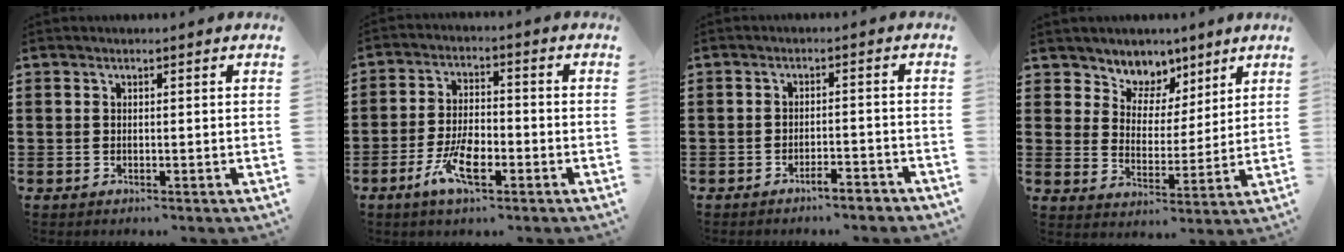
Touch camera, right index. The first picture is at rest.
{"total": 7.0, "force": [-3.4, 2.8, 5.5], "torque": [-0.120, -0.002, -0.066]}
{"total": 3.1, "force": [-2.8, 0.2, 1.3], "torque": [-0.024, -0.002, -0.056]}
{"total": 5.8, "force": [4.3, 3.9, -0.4], "torque": [-0.032, -0.026, 0.078]}